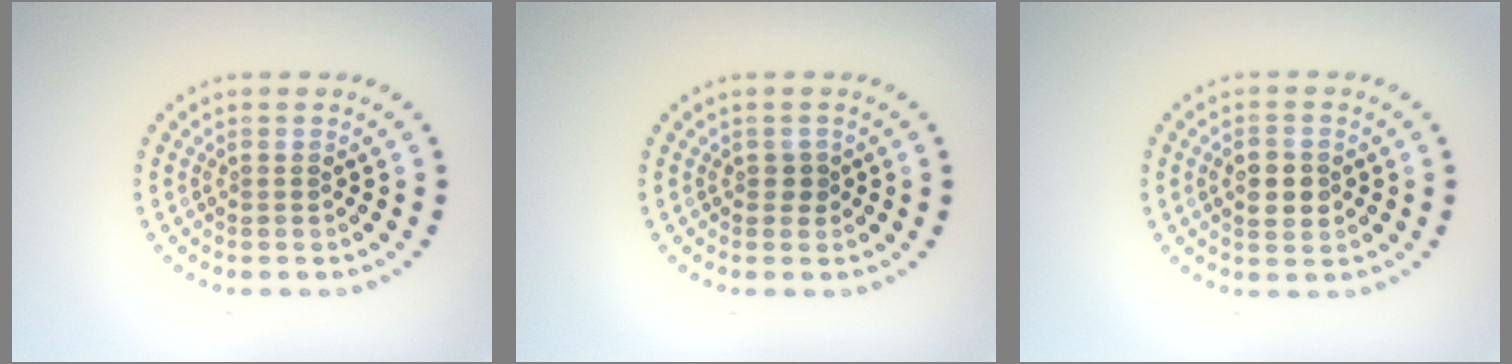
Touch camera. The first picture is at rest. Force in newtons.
{"total": 0.8, "press": 0.7, "slide": 0.3}
{"total": 2.8, "press": 2.8, "slide": 0.0}